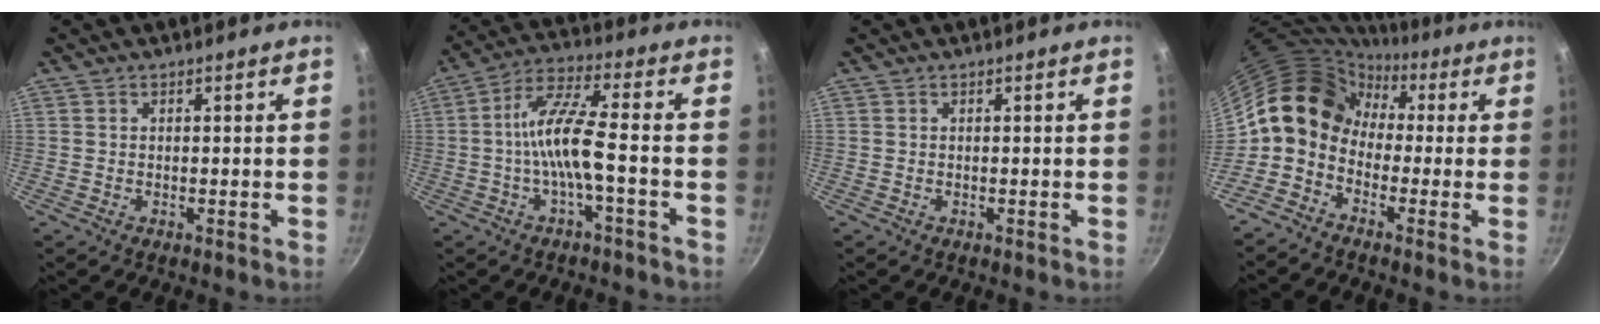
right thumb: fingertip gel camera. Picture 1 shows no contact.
{"total": 10.2, "force": [-2.3, 1.9, 9.7], "torque": [-0.198, 0.035, -0.051]}
{"total": 0.0}
{"total": 11.7, "force": [0.0, 9.4, 6.9], "torque": [-0.088, 0.037, -0.027]}